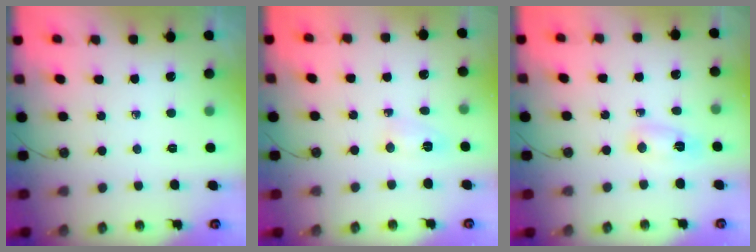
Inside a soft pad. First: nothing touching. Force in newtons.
{"total": 3.3, "press": 3.1, "slide": 1.2}
{"total": 3.3, "press": 3.0, "slide": 1.4}